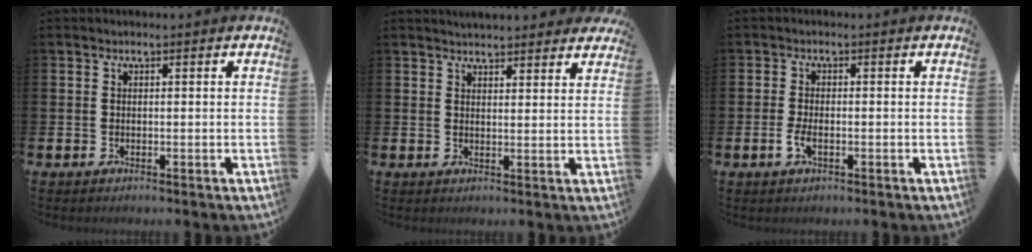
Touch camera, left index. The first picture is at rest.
{"total": 3.7, "force": [3.7, 0.5, 0.2], "torque": [-0.005, -0.017, 0.068]}
{"total": 2.2, "force": [-0.7, 0.9, 1.9], "torque": [-0.034, 0.001, -0.012]}